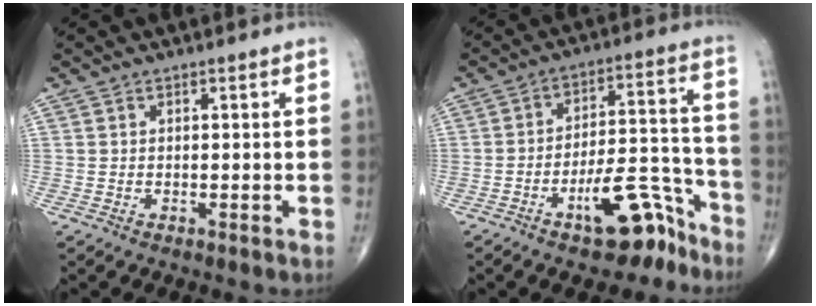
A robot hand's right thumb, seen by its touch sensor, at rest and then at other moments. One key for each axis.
{"total": 12.3, "fx": -8.0, "fy": 4.7, "fz": 8.2, "tx": -0.098, "ty": 0.080, "tz": -0.124}